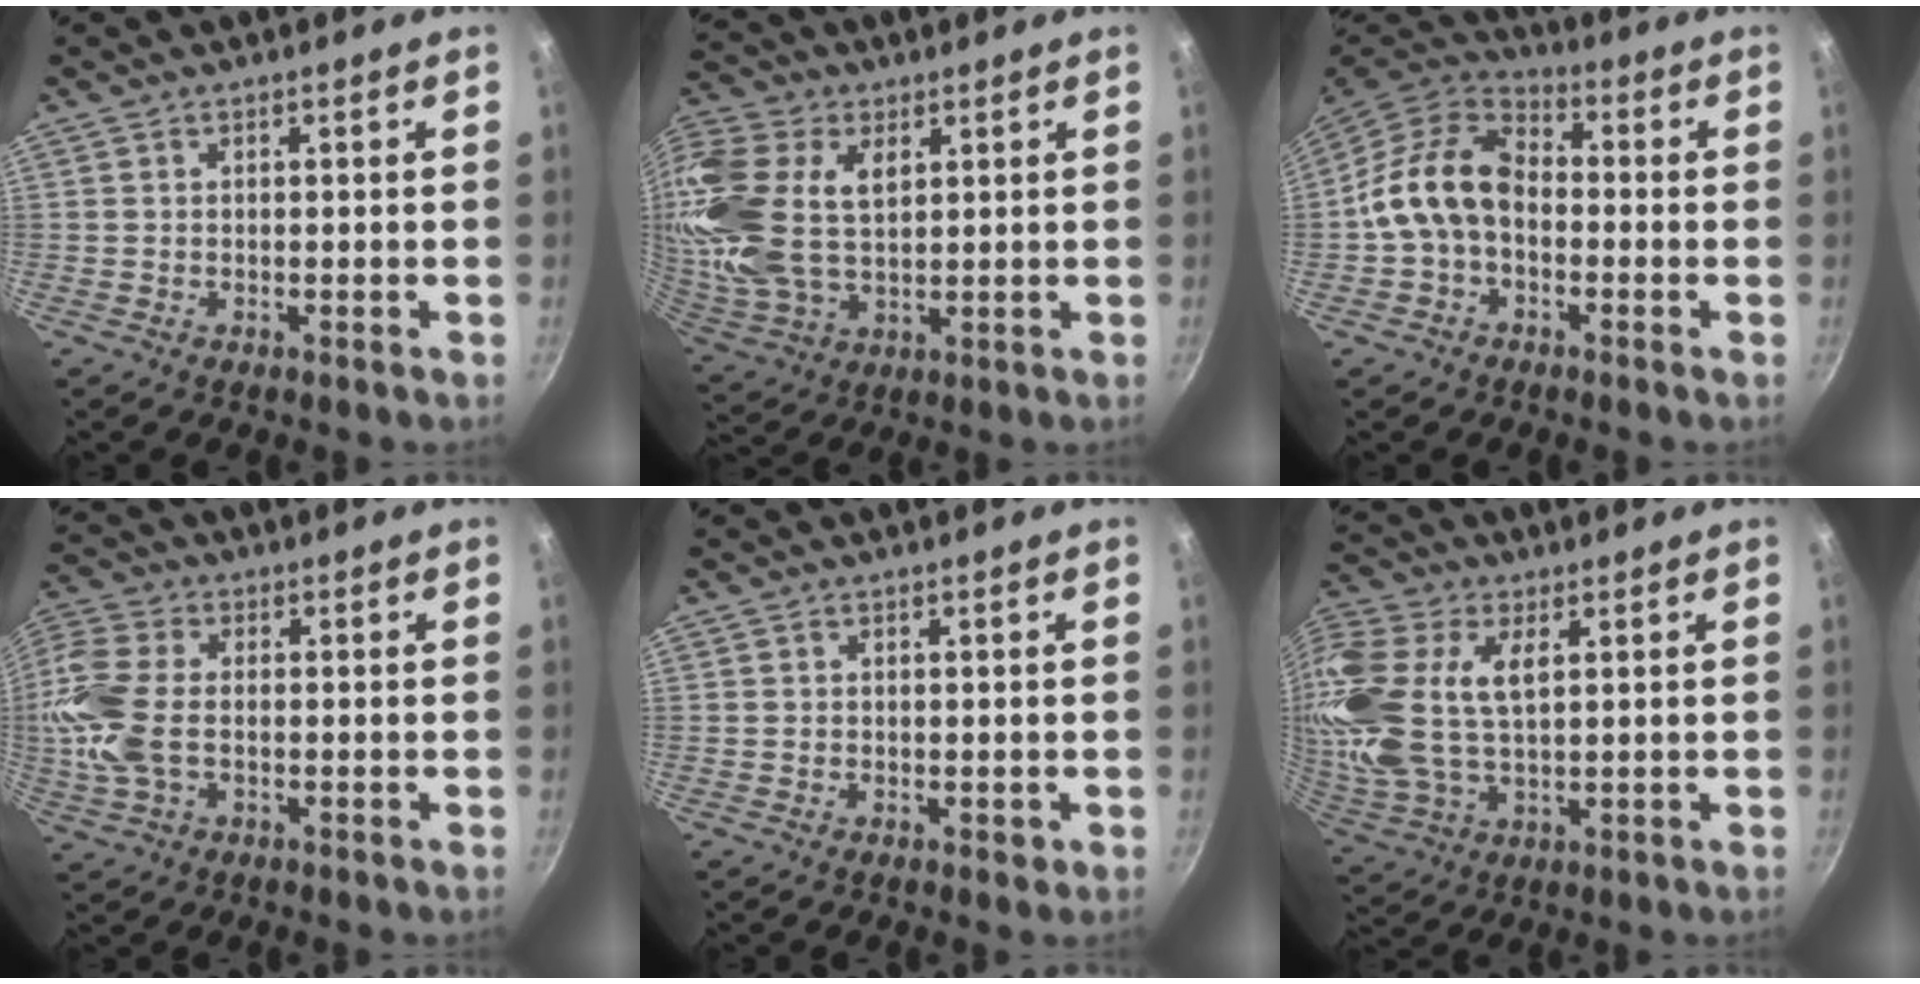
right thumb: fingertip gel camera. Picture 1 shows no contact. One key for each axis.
{"total": 20.5, "fx": 5.2, "fy": 12.9, "fz": 15.1, "tx": -0.333, "ty": -0.008, "tz": 0.100}
{"total": 13.1, "fx": -1.3, "fy": 9.3, "fz": 9.1, "tx": -0.143, "ty": 0.038, "tz": -0.042}
{"total": 12.9, "fx": -1.0, "fy": 7.9, "fz": 10.2, "tx": -0.224, "ty": 0.015, "tz": -0.032}
{"total": 0.7, "fx": -0.1, "fy": 0.6, "fz": 0.4, "tx": -0.003, "ty": 0.001, "tz": -0.001}
{"total": 20.8, "fx": 5.2, "fy": 11.9, "fz": 16.2, "tx": -0.368, "ty": 0.007, "tz": 0.098}